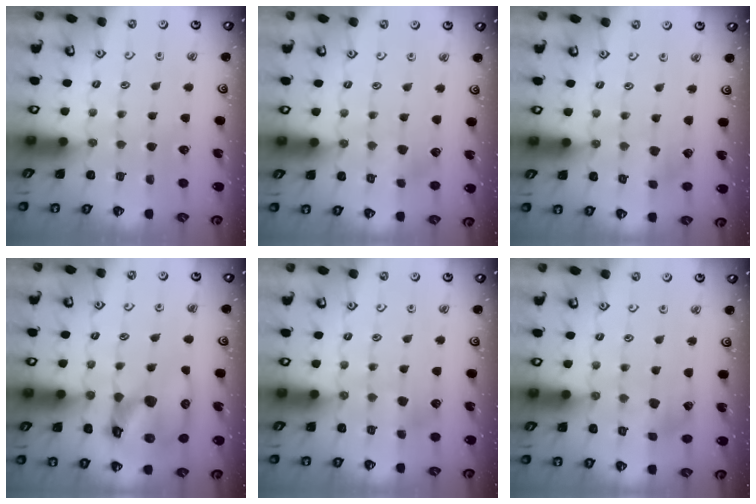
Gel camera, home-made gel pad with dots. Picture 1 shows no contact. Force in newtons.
{"total": 4.2, "press": 4.2, "slide": 0.4}
{"total": 1.7, "press": 1.7, "slide": 0.1}
{"total": 17.7, "press": 17.5, "slide": 2.7}
{"total": 3.4, "press": 3.4, "slide": 0.3}
{"total": 1.4, "press": 1.4, "slide": 0.2}